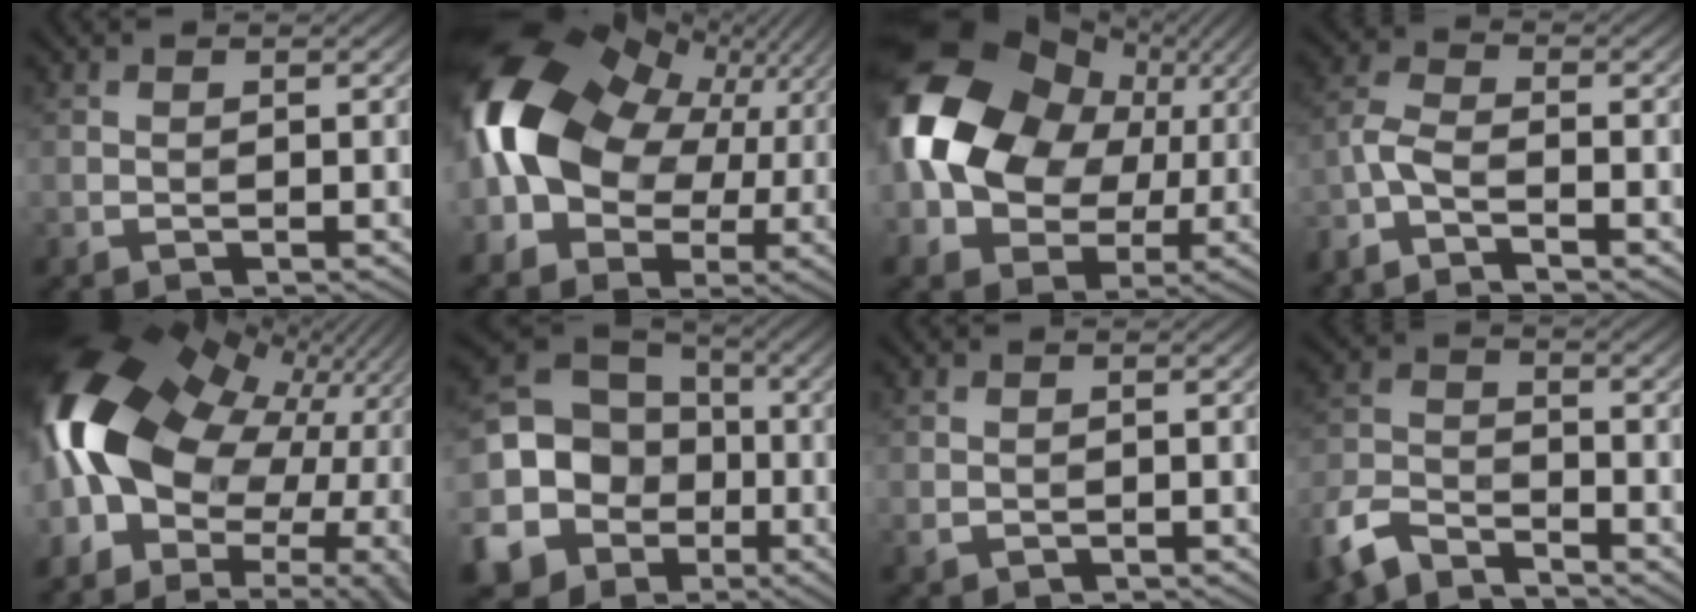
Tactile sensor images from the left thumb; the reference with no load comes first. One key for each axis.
{"total": 18.2, "fx": 1.4, "fy": 12.8, "fz": 12.8, "tx": -0.261, "ty": -0.013, "tz": 0.034}
{"total": 19.8, "fx": 2.7, "fy": 15.1, "fz": 12.4, "tx": -0.265, "ty": 0.005, "tz": 0.066}
{"total": 4.1, "fx": -3.2, "fy": 1.0, "fz": 2.3, "tx": -0.060, "ty": -0.006, "tz": -0.079}
{"total": 19.1, "fx": -0.9, "fy": 11.9, "fz": 14.9, "tx": -0.285, "ty": -0.035, "tz": 0.012}
{"total": 18.4, "fx": -5.4, "fy": 16.3, "fz": 6.8, "tx": -0.211, "ty": -0.036, "tz": -0.120}
{"total": 0.7, "fx": -0.3, "fy": 0.5, "fz": 0.4, "tx": -0.008, "ty": -0.003, "tz": -0.005}
{"total": 7.0, "fx": -5.5, "fy": 2.7, "fz": 3.4, "tx": -0.078, "ty": -0.010, "tz": -0.129}